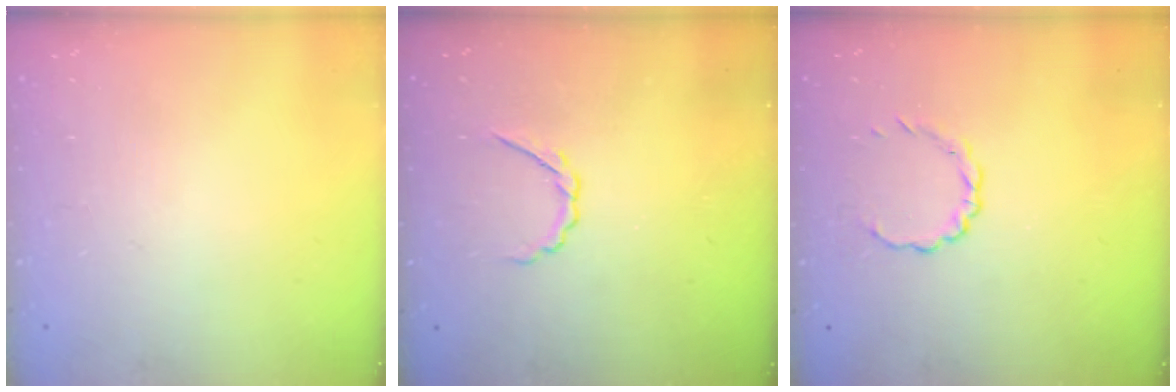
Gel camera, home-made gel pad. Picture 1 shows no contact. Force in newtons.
{"total": 2.4, "press": 2.3, "slide": 0.7}
{"total": 2.8, "press": 2.6, "slide": 1.1}